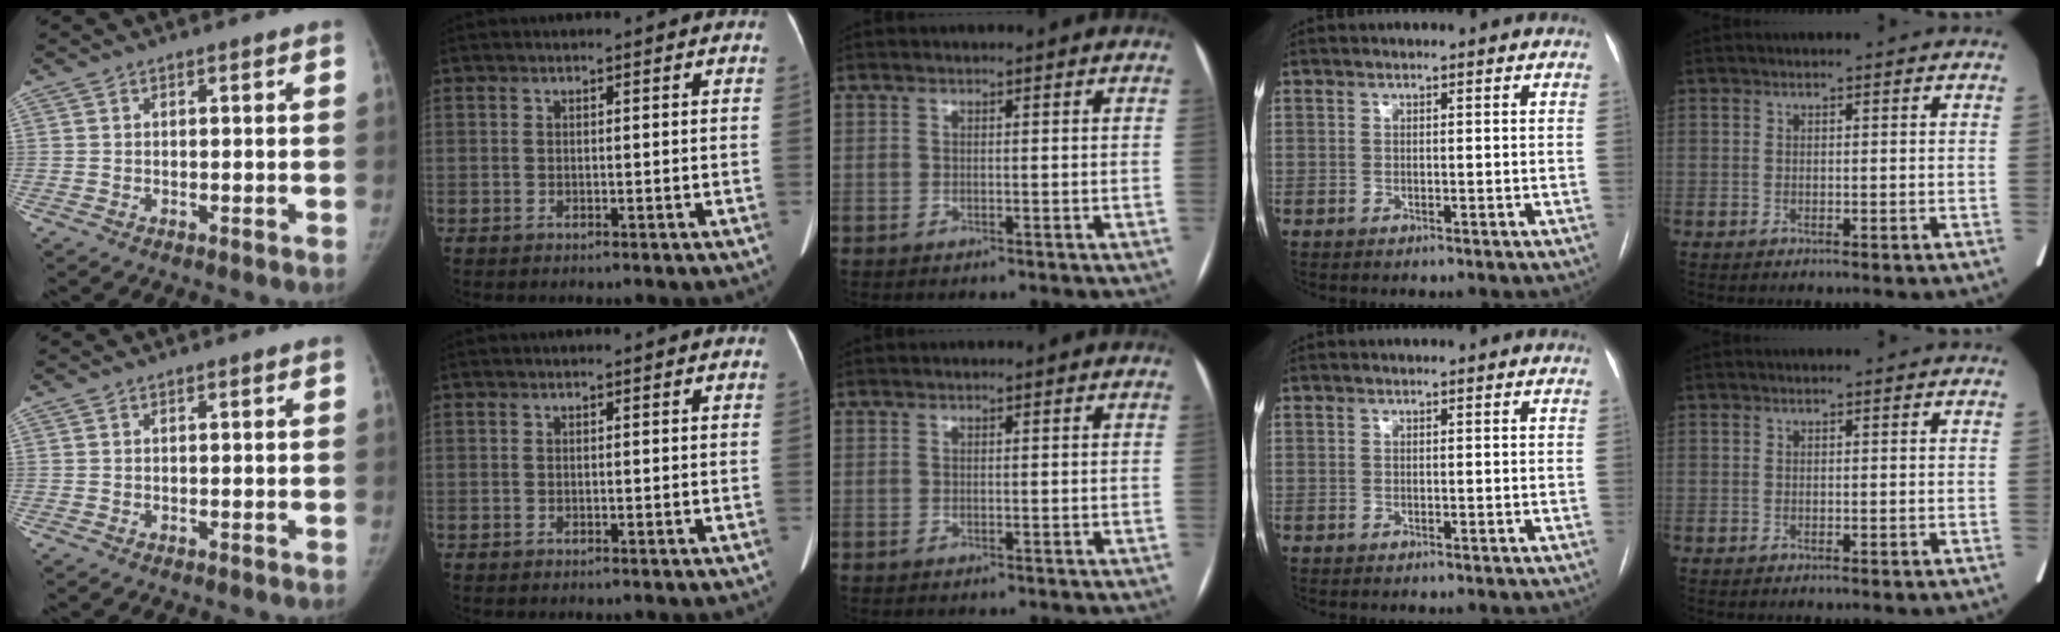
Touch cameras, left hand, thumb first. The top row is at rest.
{}